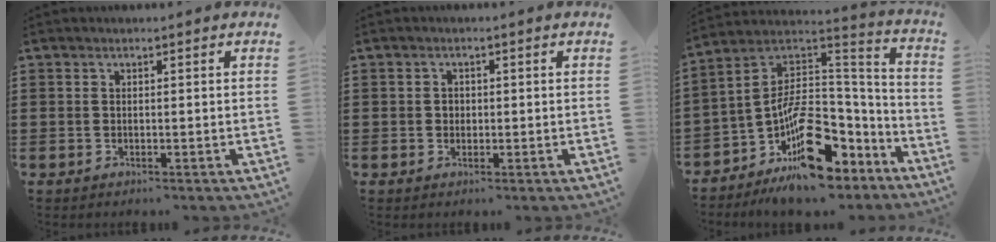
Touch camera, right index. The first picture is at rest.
{"total": 1.1, "force": [0.0, 1.0, 0.5], "torque": [-0.013, 0.005, 0.000]}
{"total": 12.4, "force": [-6.9, 6.4, 8.1], "torque": [-0.135, -0.009, -0.124]}